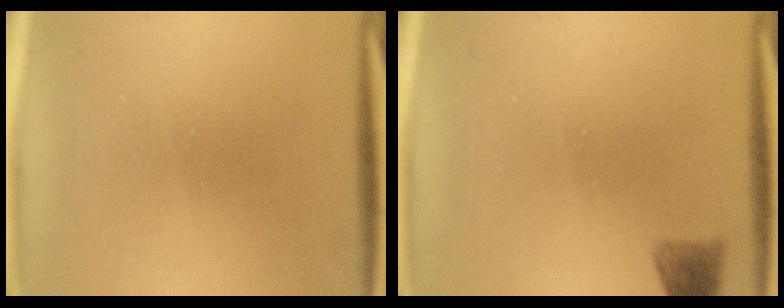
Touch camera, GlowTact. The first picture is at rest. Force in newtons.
{"total": 2.0}